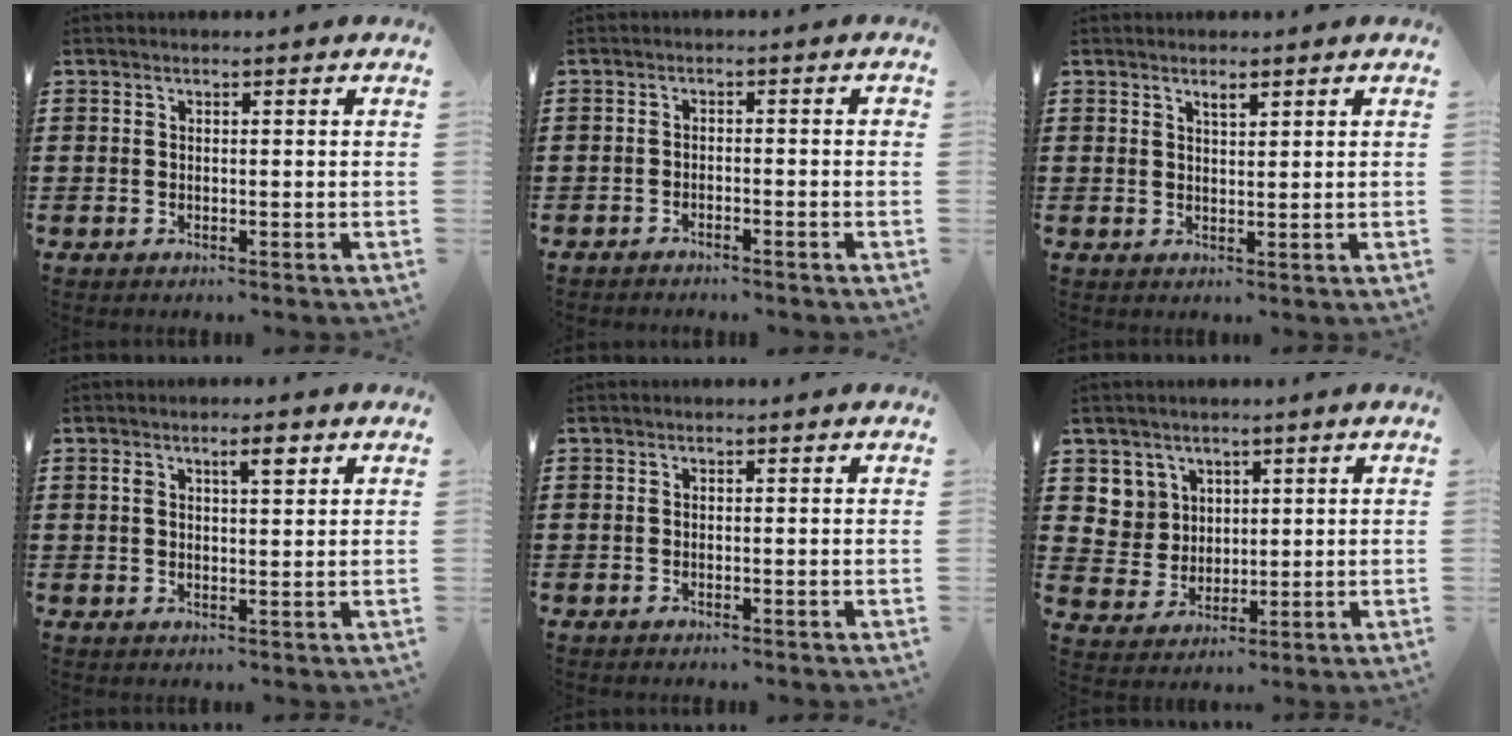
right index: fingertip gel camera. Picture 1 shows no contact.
{"total": 1.7, "force": [-1.7, 0.0, 0.1], "torque": [-0.005, 0.002, -0.036]}
{"total": 1.4, "force": [1.0, 0.4, 0.8], "torque": [-0.018, 0.001, 0.018]}
{"total": 3.2, "force": [1.5, 0.9, 2.7], "torque": [-0.042, -0.001, 0.021]}
{"total": 0.0}
{"total": 5.5, "force": [2.5, 4.8, 0.3], "torque": [-0.036, 0.009, 0.050]}